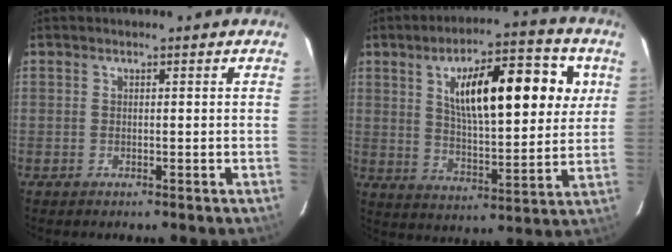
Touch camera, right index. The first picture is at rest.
{"total": 17.7, "force": [5.6, 5.3, 16.0], "torque": [-0.241, 0.024, 0.087]}